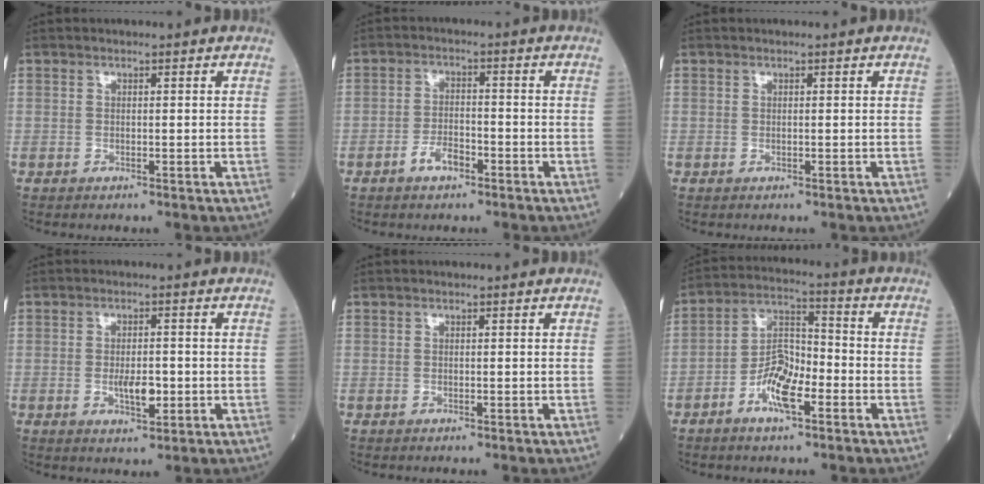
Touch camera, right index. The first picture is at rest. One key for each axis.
{"total": 3.5, "fx": -2.2, "fy": 1.5, "fz": 2.2, "tx": -0.043, "ty": 0.004, "tz": -0.041}
{"total": 0.0}
{"total": 3.9, "fx": -0.8, "fy": 1.4, "fz": 3.5, "tx": -0.058, "ty": 0.000, "tz": -0.010}
{"total": 0.0}
{"total": 8.1, "fx": -3.8, "fy": 2.8, "fz": 6.6, "tx": -0.127, "ty": 0.012, "tz": -0.074}